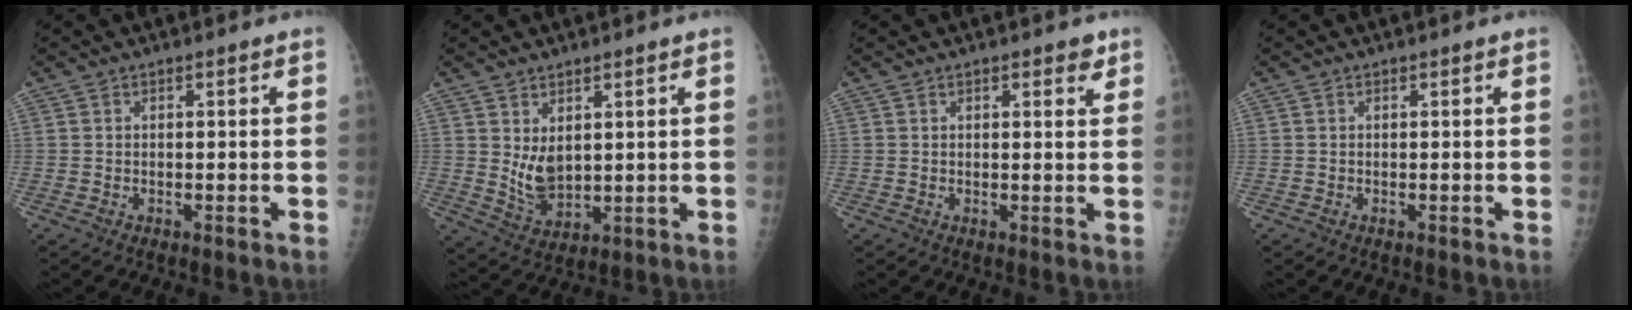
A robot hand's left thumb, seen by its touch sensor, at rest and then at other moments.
{"total": 6.2, "force": [1.9, 3.6, 4.6], "torque": [-0.069, -0.025, 0.048]}
{"total": 2.9, "force": [1.8, 1.2, 2.0], "torque": [-0.013, -0.007, 0.020]}
{"total": 0.0}